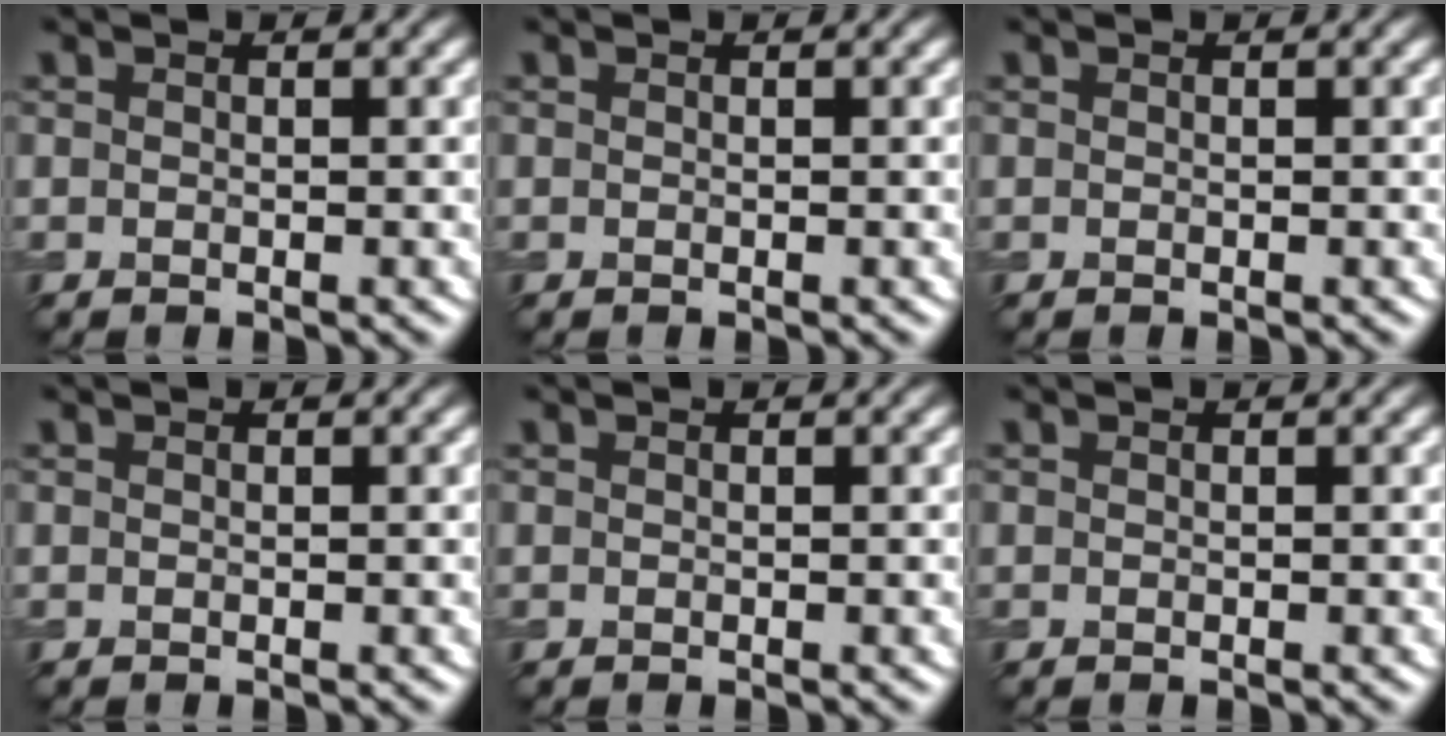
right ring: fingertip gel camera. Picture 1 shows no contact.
{"total": 0.0}
{"total": 0.0}
{"total": 0.0}
{"total": 0.0}
{"total": 0.0}